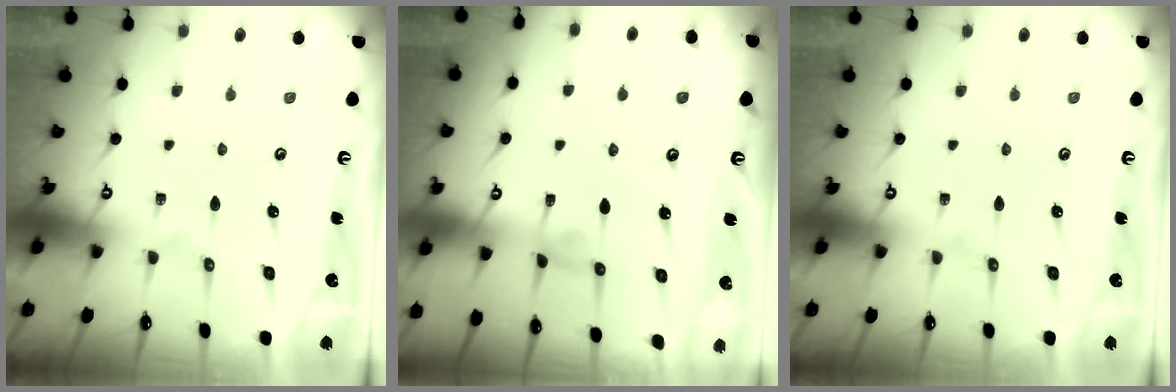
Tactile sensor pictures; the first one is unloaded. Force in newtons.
{"total": 0.8, "press": 0.6, "slide": 0.5}
{"total": 0.0}